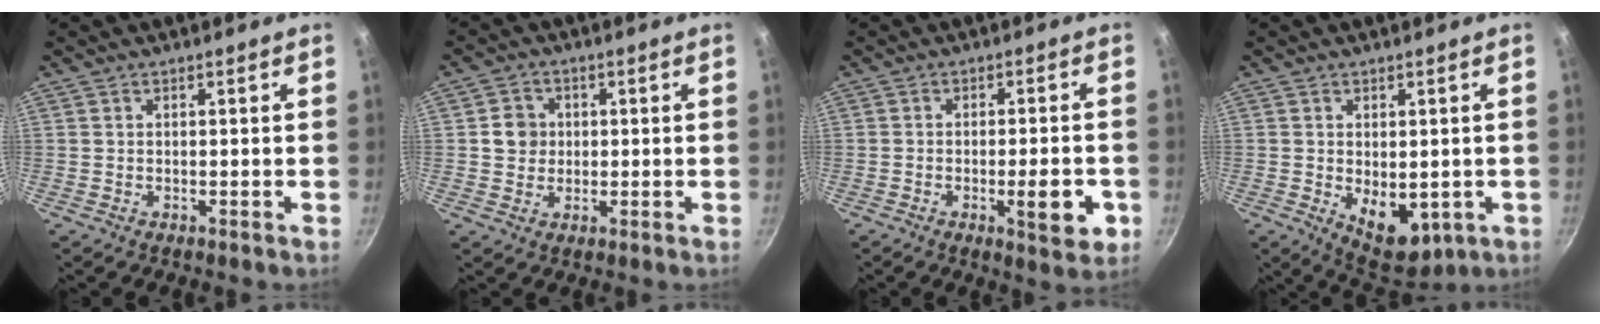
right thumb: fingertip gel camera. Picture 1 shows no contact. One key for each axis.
{"total": 4.7, "fx": 0.4, "fy": 4.3, "fz": 1.7, "tx": 0.000, "ty": 0.005, "tz": 0.001}
{"total": 8.0, "fx": -2.6, "fy": 2.2, "fz": 7.2, "tx": -0.088, "ty": 0.006, "tz": -0.032}
{"total": 9.1, "fx": -1.4, "fy": 5.5, "fz": 7.1, "tx": -0.081, "ty": -0.014, "tz": -0.001}